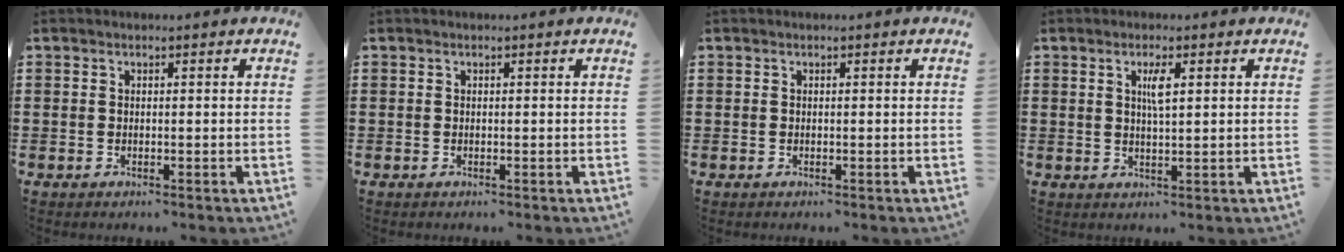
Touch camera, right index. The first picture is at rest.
{"total": 0.0}
{"total": 0.0}
{"total": 2.7, "force": [1.0, 0.5, 2.5], "torque": [-0.043, 0.001, 0.012]}